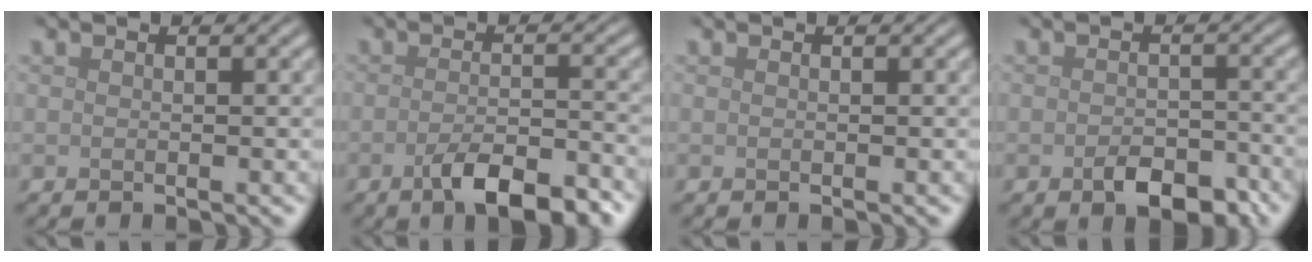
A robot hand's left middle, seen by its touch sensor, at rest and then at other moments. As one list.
[{"total": 5.4, "force": [-3.2, 1.6, 4.1], "torque": [-0.076, -0.004, -0.051]}, {"total": 0.0}, {"total": 3.6, "force": [-1.8, 2.0, 2.4], "torque": [-0.040, -0.004, -0.028]}]